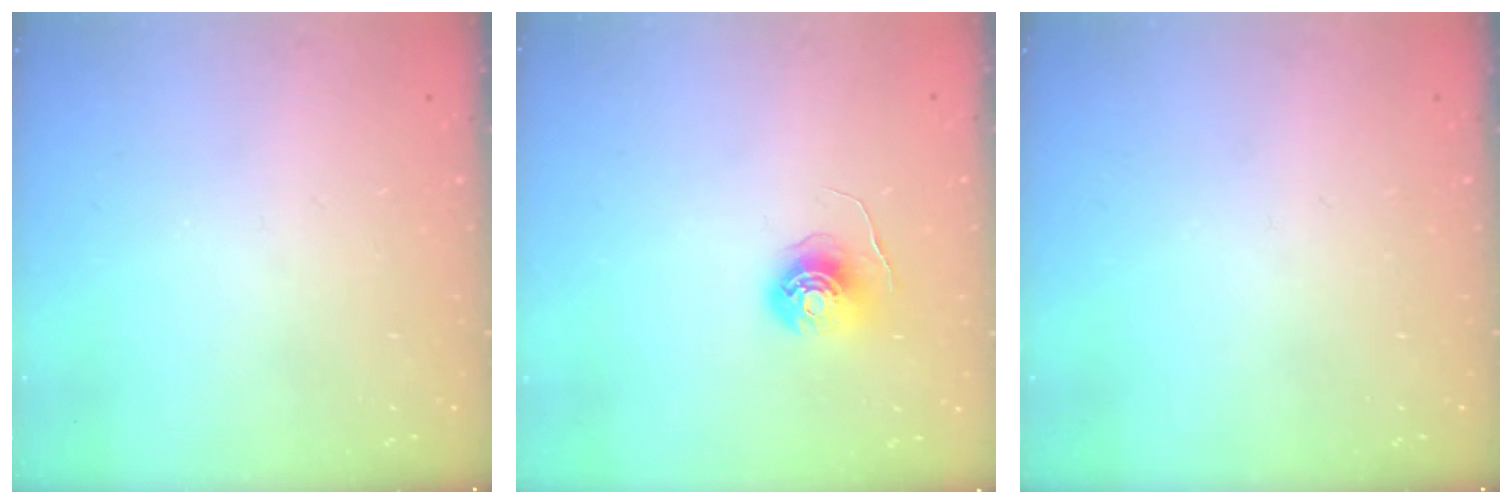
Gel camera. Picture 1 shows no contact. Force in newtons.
{"total": 6.4, "press": 6.4, "slide": 0.3}
{"total": 0.0}